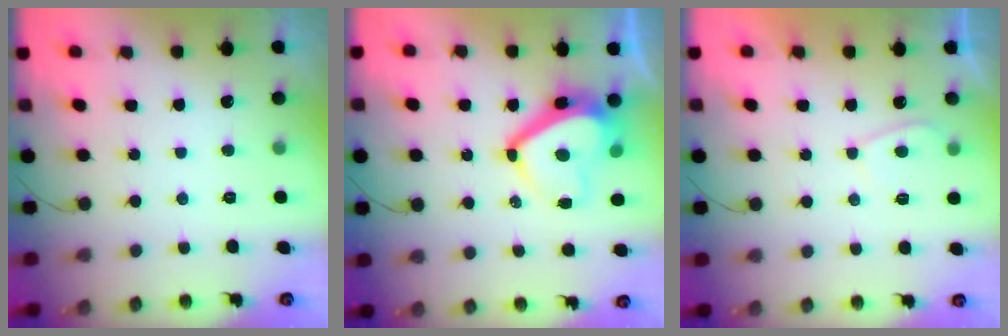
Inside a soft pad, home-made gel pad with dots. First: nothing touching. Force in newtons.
{"total": 13.4, "press": 13.3, "slide": 1.6}
{"total": 2.7, "press": 2.6, "slide": 0.8}